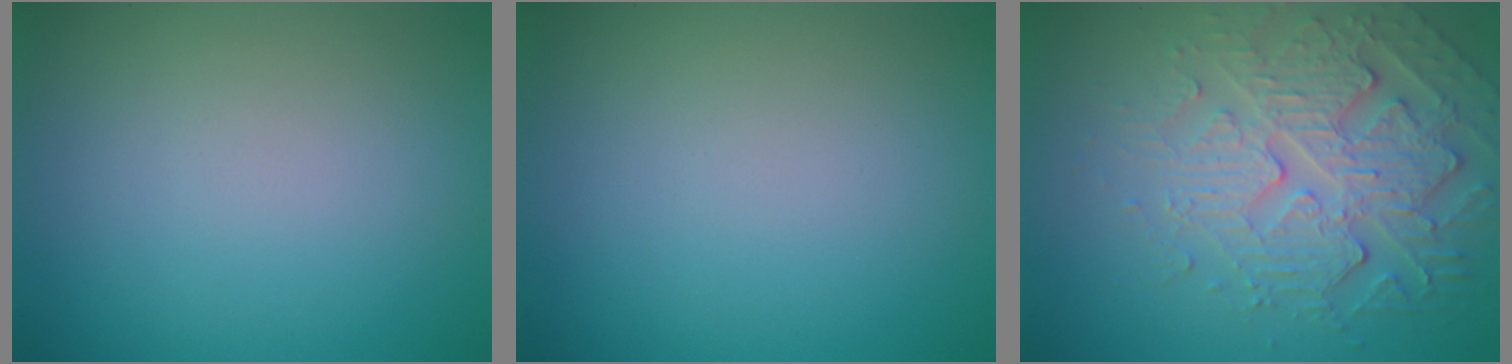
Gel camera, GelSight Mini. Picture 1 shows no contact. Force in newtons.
{"total": 0.0}
{"total": 5.6, "press": 4.6, "slide": 3.2}